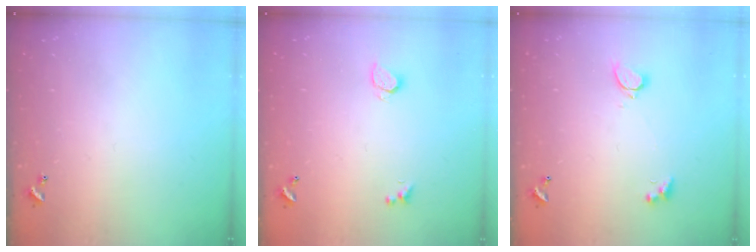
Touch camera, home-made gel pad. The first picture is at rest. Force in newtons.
{"total": 0.6, "press": 0.5, "slide": 0.4}
{"total": 1.9, "press": 1.8, "slide": 0.6}